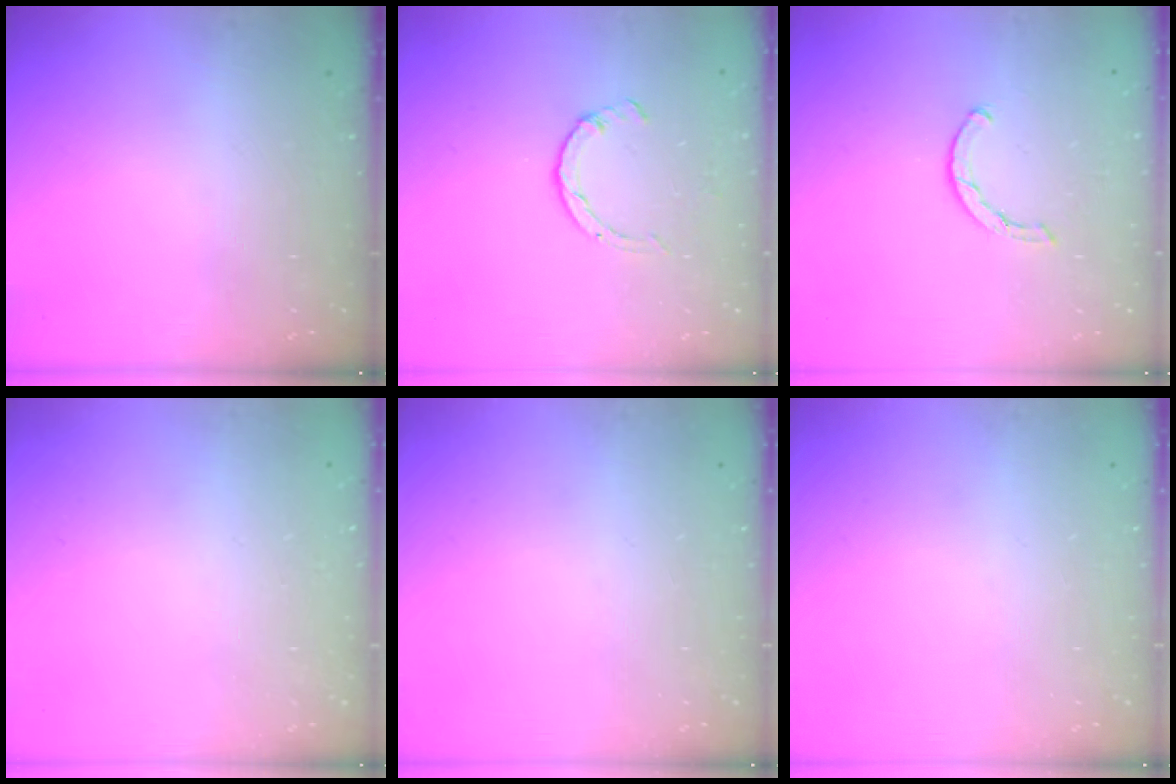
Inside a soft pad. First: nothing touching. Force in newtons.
{"total": 2.6, "press": 2.6, "slide": 0.4}
{"total": 2.0, "press": 2.0, "slide": 0.2}
{"total": 2.5, "press": 2.5, "slide": 0.2}
{"total": 0.0}
{"total": 0.0}